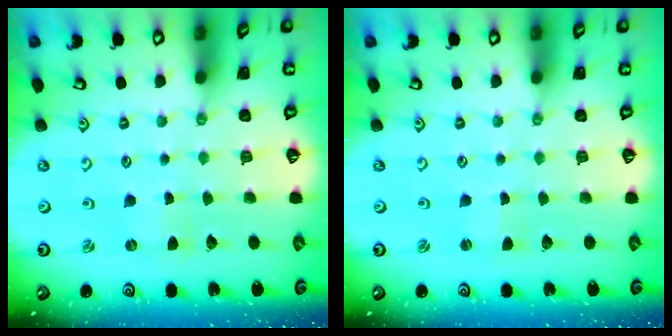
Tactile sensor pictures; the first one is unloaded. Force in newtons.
{"total": 0.0}